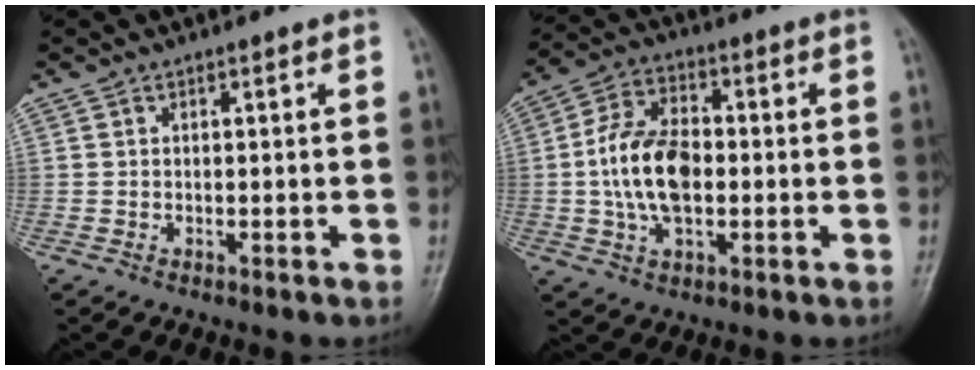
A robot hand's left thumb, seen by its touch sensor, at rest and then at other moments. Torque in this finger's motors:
{"motor_torque": [1.55, 1.65, 1.29, 0.26, 0.41]}